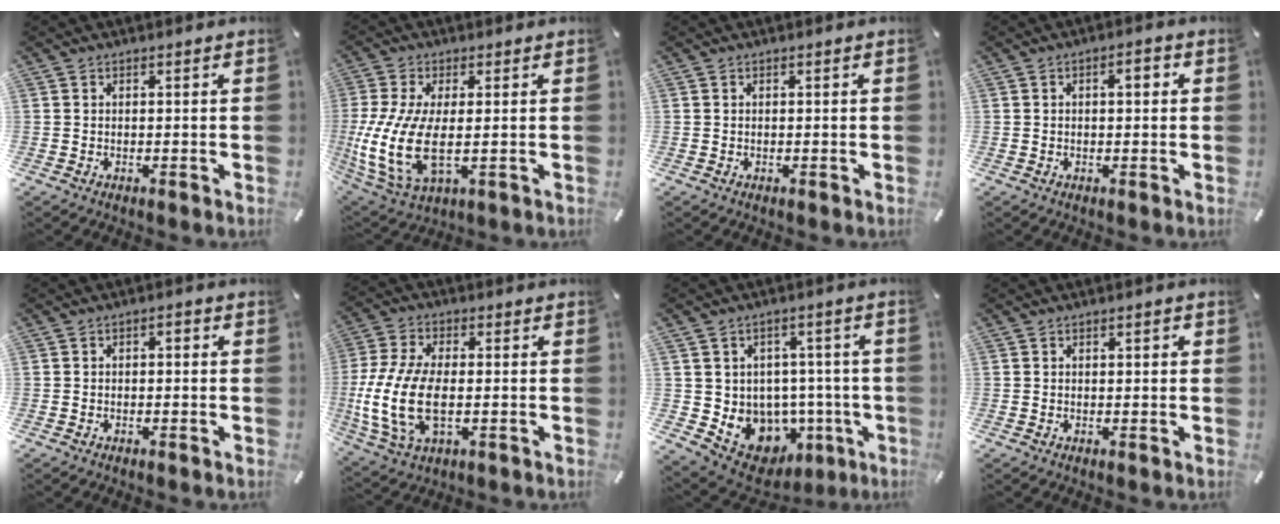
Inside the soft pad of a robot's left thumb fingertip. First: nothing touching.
{"total": 13.7, "force": [-0.3, 5.9, 12.4], "torque": [-0.287, -0.027, -0.007]}
{"total": 0.0}
{"total": 3.1, "force": [0.4, 1.4, 2.7], "torque": [-0.038, 0.004, -0.001]}
{"total": 1.6, "force": [-0.9, 0.8, 0.9], "torque": [-0.019, 0.007, -0.020]}
{"total": 15.0, "force": [-1.8, 8.2, 12.5], "torque": [-0.280, -0.016, -0.032]}
{"total": 10.1, "force": [-2.6, 9.1, 3.4], "torque": [-0.038, -0.012, -0.025]}
{"total": 1.0, "force": [0.2, 0.6, 0.8], "torque": [-0.017, 0.006, 0.001]}